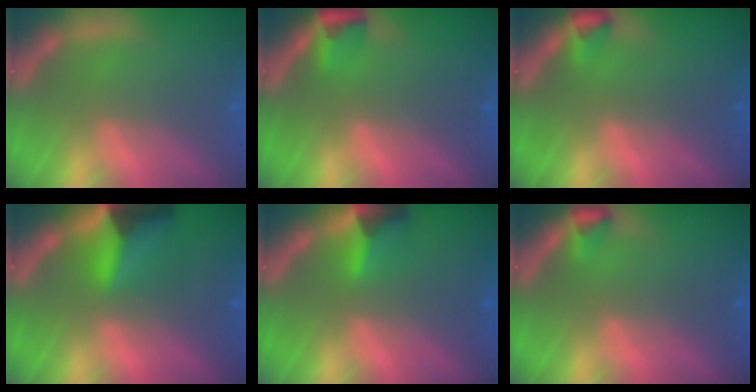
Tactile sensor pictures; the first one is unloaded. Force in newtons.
{"total": 2.4}
{"total": 1.5}
{"total": 7.9}
{"total": 3.9}
{"total": 1.5}